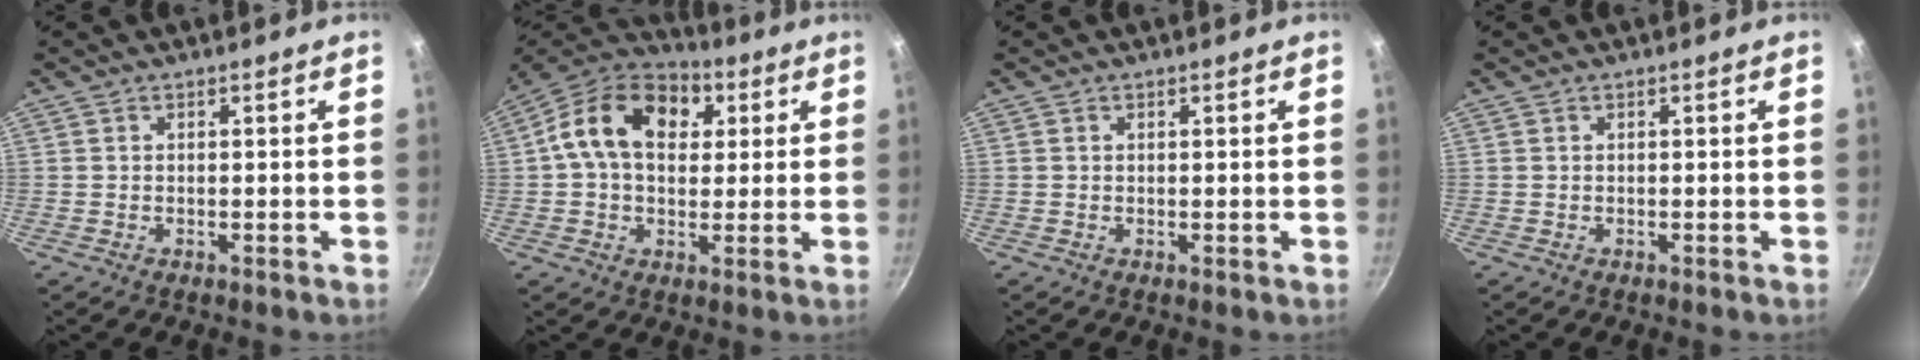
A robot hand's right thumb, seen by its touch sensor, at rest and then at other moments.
{"total": 16.8, "force": [4.2, 11.9, 11.1], "torque": [-0.161, 0.017, 0.050]}
{"total": 0.0}
{"total": 0.0}